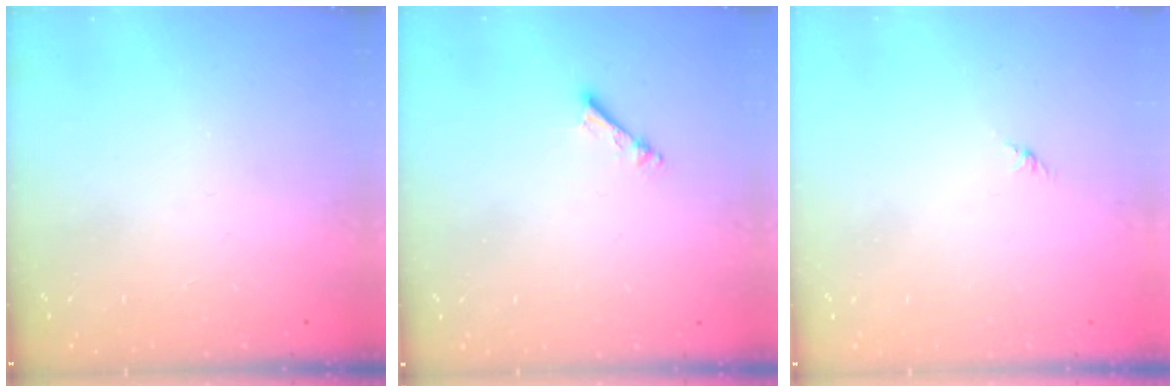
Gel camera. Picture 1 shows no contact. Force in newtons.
{"total": 3.5, "press": 3.5, "slide": 0.1}
{"total": 0.0}